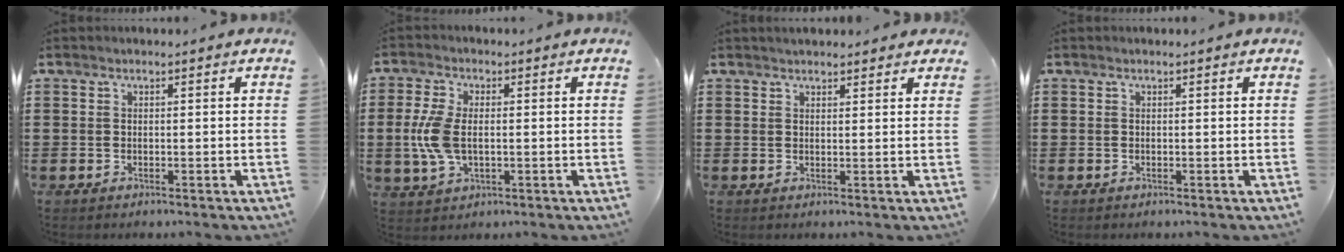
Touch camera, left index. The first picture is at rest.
{"total": 7.1, "force": [-0.3, 3.9, 6.0], "torque": [-0.153, -0.004, -0.014]}
{"total": 1.6, "force": [1.5, 0.4, 0.1], "torque": [-0.005, 0.006, 0.030]}
{"total": 0.0}